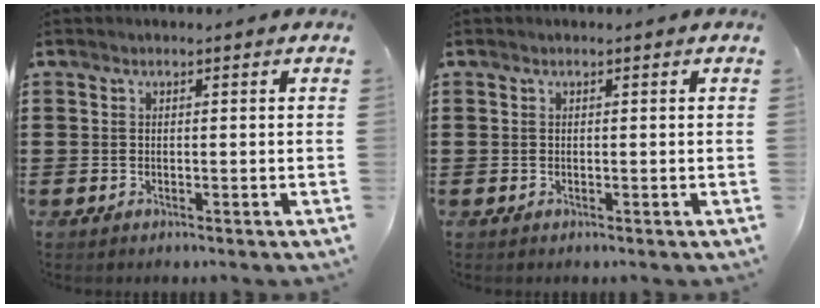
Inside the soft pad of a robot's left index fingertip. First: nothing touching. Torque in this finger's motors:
{"motor_torque": [-0.03, -0.02, 0.00, 0.00]}